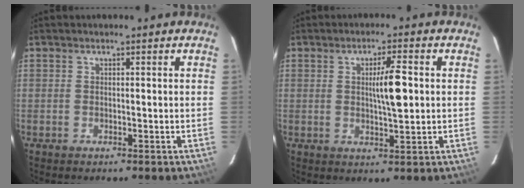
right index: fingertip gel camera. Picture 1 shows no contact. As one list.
[{"total": 5.5, "force": [0.7, 0.6, 5.4], "torque": [-0.090, 0.002, 0.011]}]